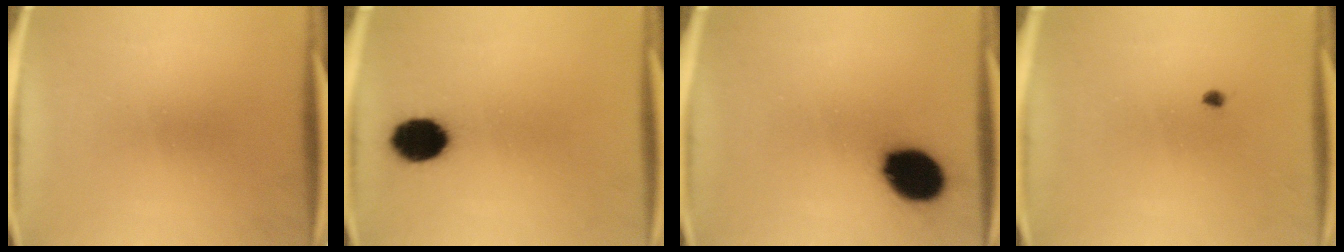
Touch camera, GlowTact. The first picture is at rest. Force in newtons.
{"total": 9.8}
{"total": 13.6}
{"total": 0.7}